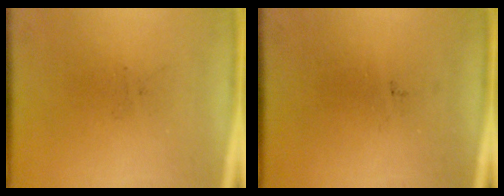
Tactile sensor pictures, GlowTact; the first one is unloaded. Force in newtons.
{"total": 0.0}